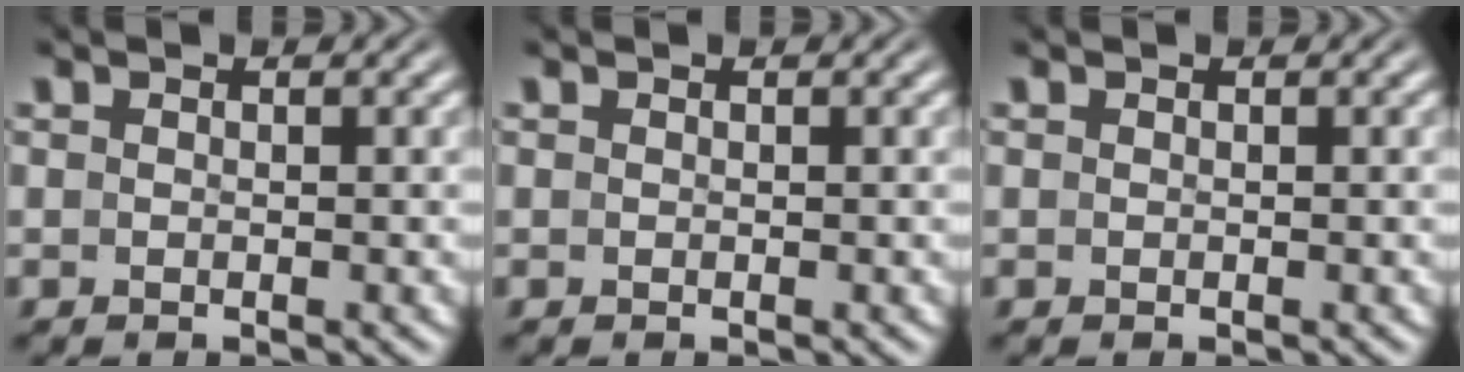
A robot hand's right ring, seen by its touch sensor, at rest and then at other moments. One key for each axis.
{"total": 0.0}
{"total": 0.0}